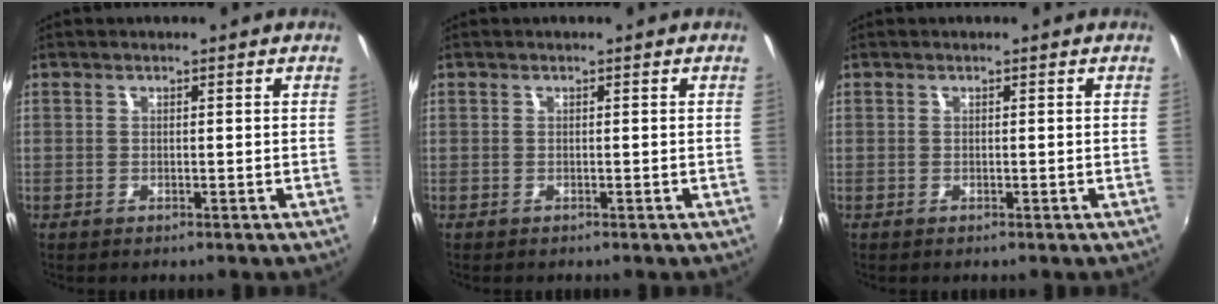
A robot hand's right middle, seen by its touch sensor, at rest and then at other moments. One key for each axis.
{"total": 0.0}
{"total": 0.0}